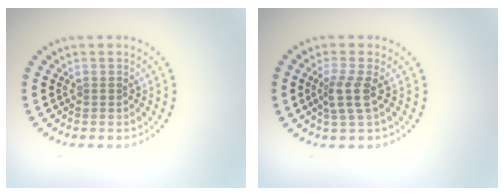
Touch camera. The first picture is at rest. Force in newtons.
{"total": 2.5, "press": 2.0, "slide": 1.4}